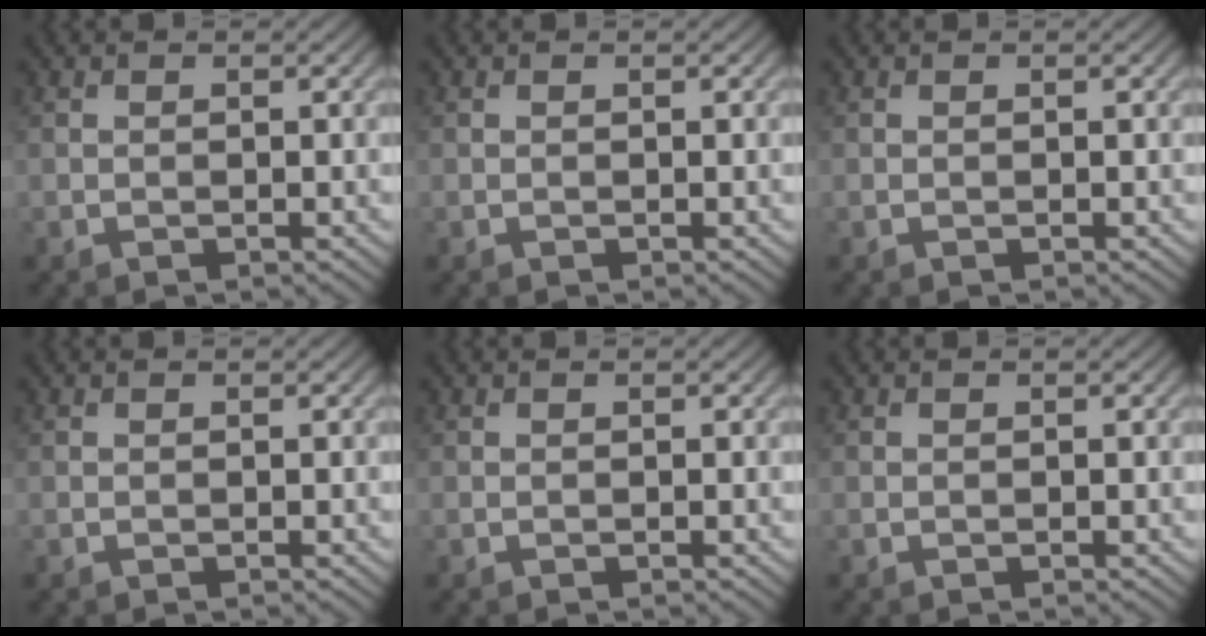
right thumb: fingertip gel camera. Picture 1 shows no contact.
{"total": 0.0}
{"total": 0.0}
{"total": 0.0}
{"total": 0.0}
{"total": 0.0}